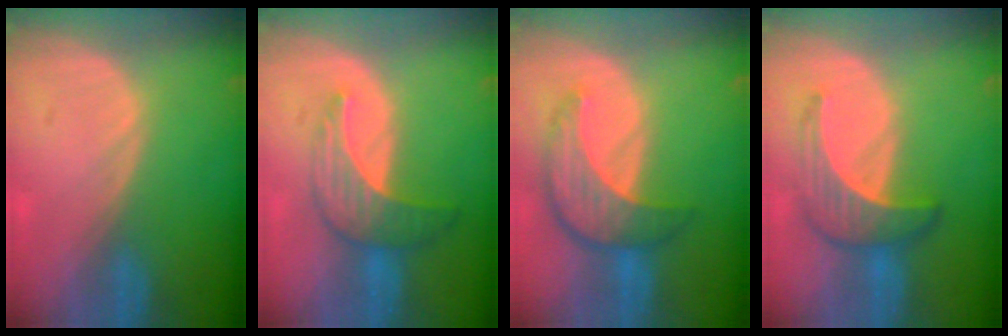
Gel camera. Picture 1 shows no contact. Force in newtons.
{"total": 7.3, "press": 6.6, "slide": 3.2}
{"total": 8.2, "press": 7.6, "slide": 3.3}
{"total": 6.7, "press": 6.4, "slide": 1.9}